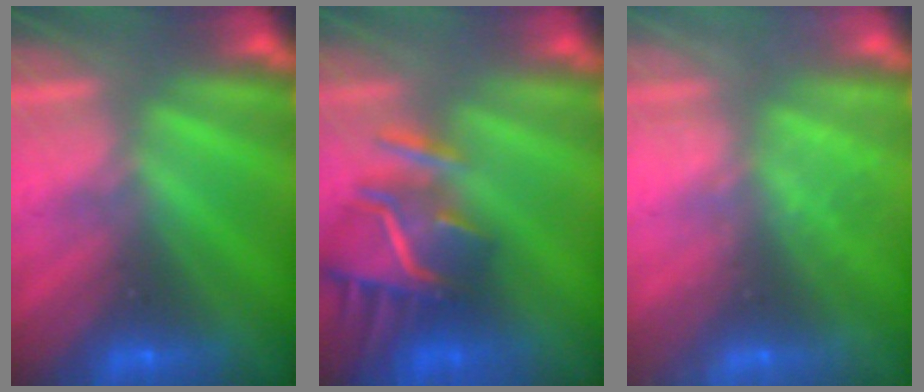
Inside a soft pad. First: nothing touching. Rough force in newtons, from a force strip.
{"total": 8.6}
{"total": 2.3}